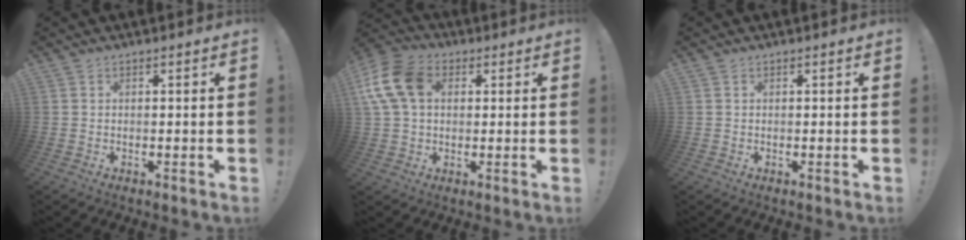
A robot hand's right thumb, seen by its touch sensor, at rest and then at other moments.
{"total": 14.6, "force": [3.6, 10.2, 9.8], "torque": [-0.197, 0.005, 0.071]}
{"total": 0.0}